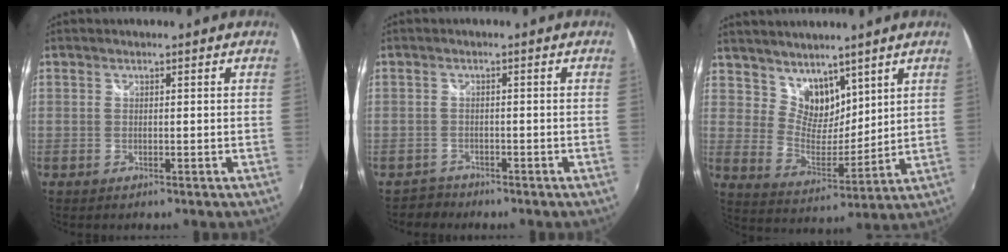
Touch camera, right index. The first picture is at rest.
{"total": 2.3, "force": [-1.8, 1.4, -0.5], "torque": [0.002, 0.007, -0.033]}
{"total": 9.1, "force": [6.7, 5.3, 3.3], "torque": [-0.049, -0.002, 0.130]}